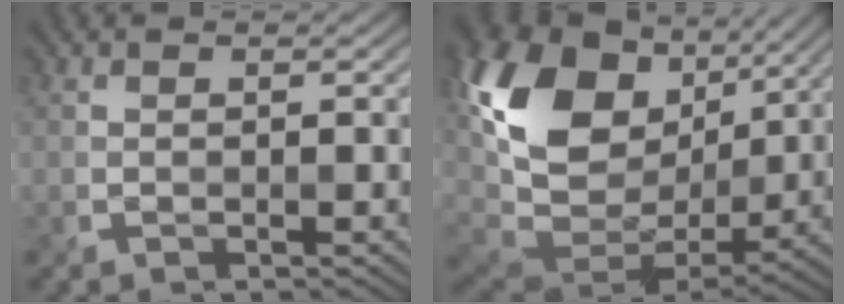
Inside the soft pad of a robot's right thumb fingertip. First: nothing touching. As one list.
[{"total": 18.2, "force": [5.2, 12.1, 12.5], "torque": [-0.289, 0.002, 0.098]}]